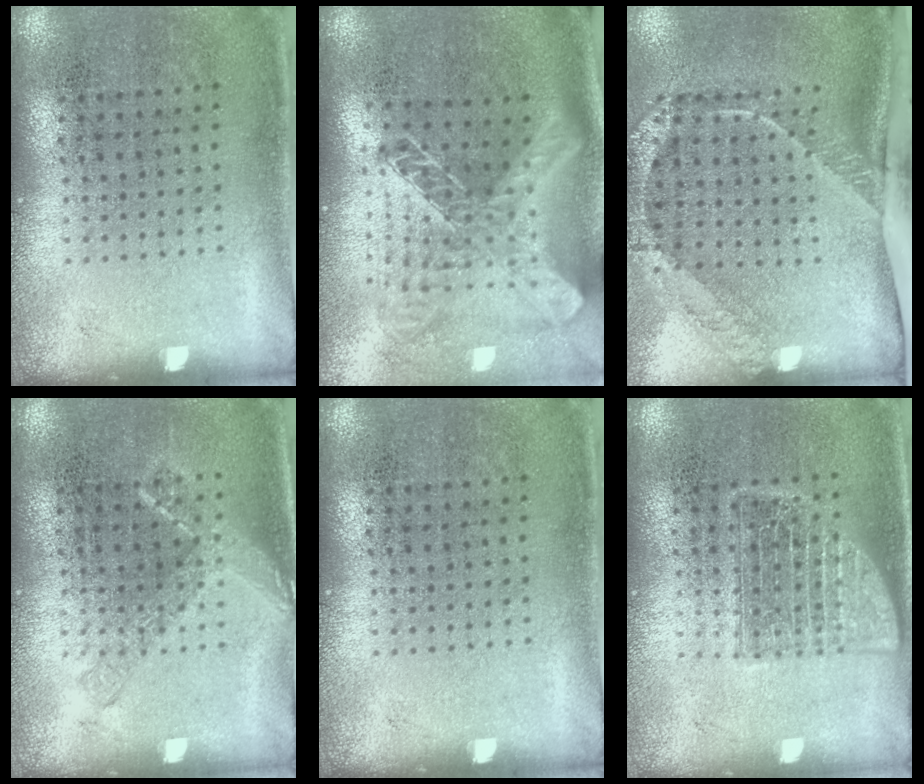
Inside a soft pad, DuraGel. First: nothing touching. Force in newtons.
{"total": 2.1, "press": 1.7, "slide": 1.2}
{"total": 2.7, "press": 1.8, "slide": 1.9}
{"total": 1.1, "press": 1.0, "slide": 0.2}
{"total": 0.0}
{"total": 1.5, "press": 1.5, "slide": 0.2}